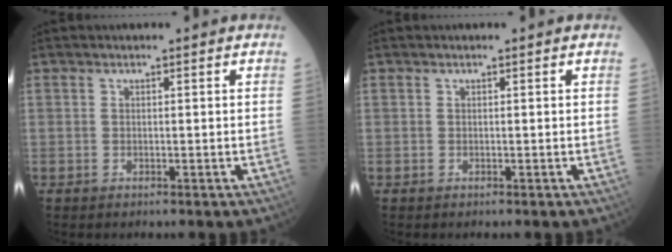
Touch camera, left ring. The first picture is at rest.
{"total": 0.0}